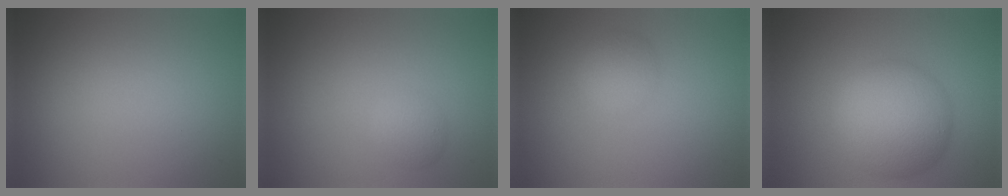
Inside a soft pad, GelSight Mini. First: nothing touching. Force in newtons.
{"total": 1.5, "press": 1.5, "slide": 0.1}
{"total": 2.3, "press": 2.3, "slide": 0.1}
{"total": 8.0, "press": 8.0, "slide": 0.1}